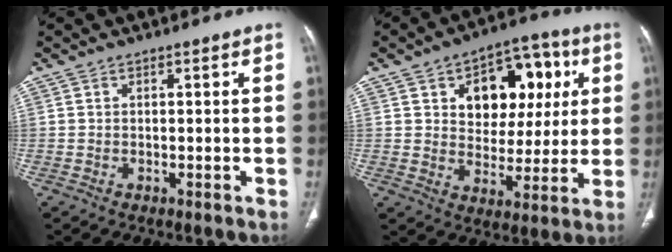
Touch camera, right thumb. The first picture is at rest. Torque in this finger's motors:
{"motor_torque": [0.25, 2.81, 1.24, 0.65, 0.11]}